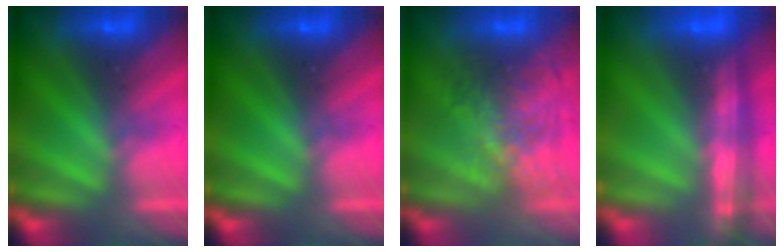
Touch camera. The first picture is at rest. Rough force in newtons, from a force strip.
{"total": 0.0}
{"total": 3.5}
{"total": 7.5}